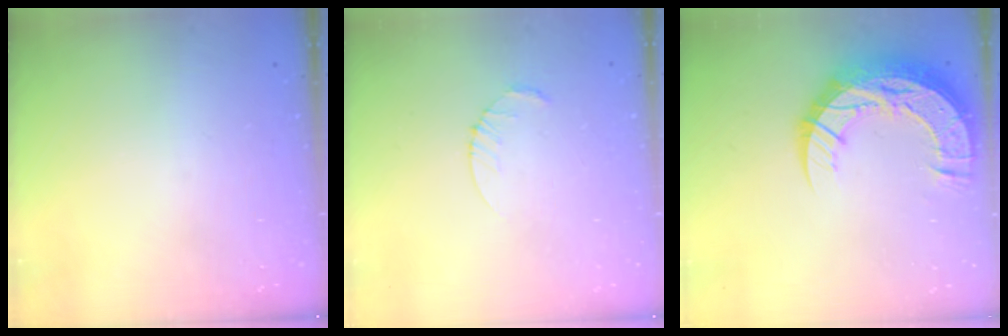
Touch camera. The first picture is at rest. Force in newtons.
{"total": 2.5, "press": 2.5, "slide": 0.3}
{"total": 19.2, "press": 19.1, "slide": 1.4}